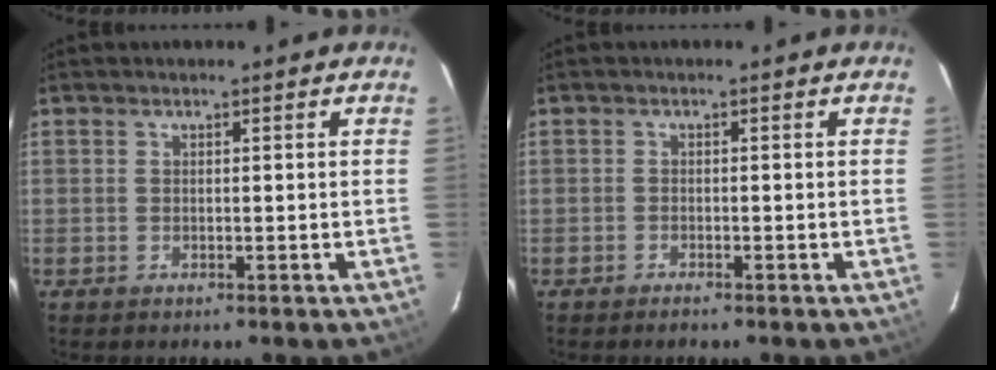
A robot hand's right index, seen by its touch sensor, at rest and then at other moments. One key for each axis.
{"total": 1.1, "fx": -1.0, "fy": 0.2, "fz": 0.4, "tx": -0.012, "ty": -0.001, "tz": -0.020}